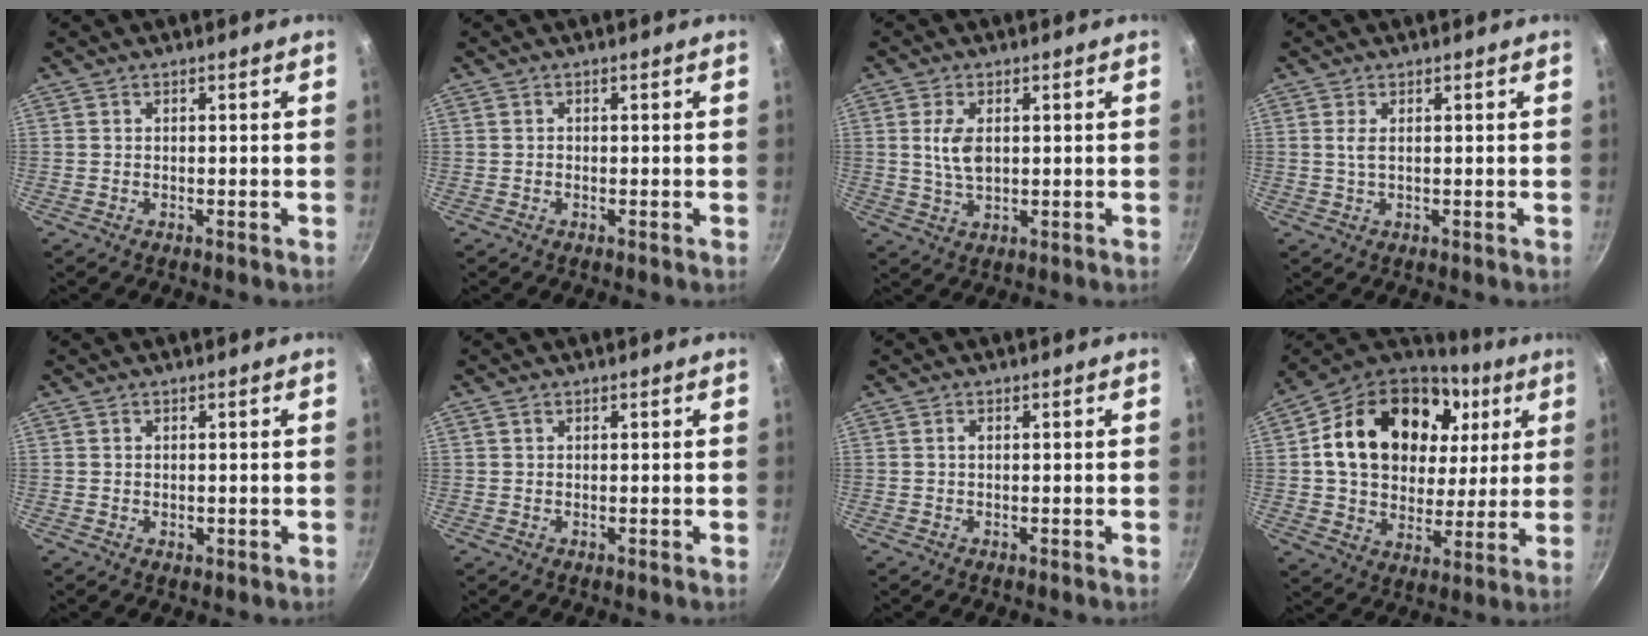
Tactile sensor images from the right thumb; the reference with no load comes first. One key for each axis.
{"total": 0.0}
{"total": 5.6, "fx": 0.9, "fy": 3.1, "fz": 4.6, "tx": -0.086, "ty": -0.007, "tz": 0.021}
{"total": 1.7, "fx": 0.3, "fy": 0.5, "fz": 1.5, "tx": -0.034, "ty": -0.003, "tz": 0.009}
{"total": 0.8, "fx": 0.0, "fy": 0.6, "fz": 0.4, "tx": -0.004, "ty": -0.001, "tz": 0.000}
{"total": 0.7, "fx": 0.4, "fy": 0.5, "fz": 0.3, "tx": -0.005, "ty": 0.000, "tz": 0.006}
{"total": 0.7, "fx": 0.1, "fy": 0.4, "fz": 0.6, "tx": -0.012, "ty": 0.003, "tz": 0.002}
{"total": 26.0, "fx": 7.7, "fy": 18.6, "fz": 16.4, "tx": -0.267, "ty": 0.005, "tz": 0.130}